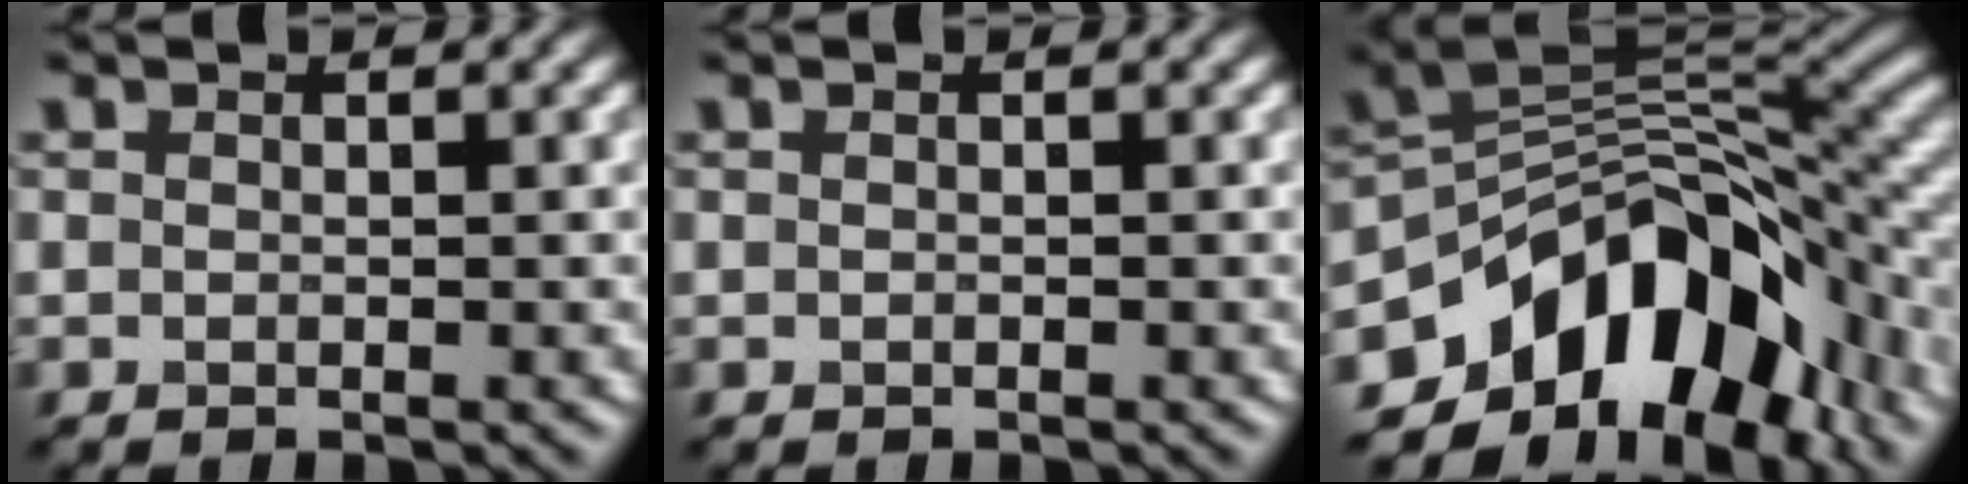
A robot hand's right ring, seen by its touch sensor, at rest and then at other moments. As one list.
[{"total": 0.0}, {"total": 12.6, "force": [-5.8, 7.8, 7.9], "torque": [-0.123, 0.010, -0.105]}]